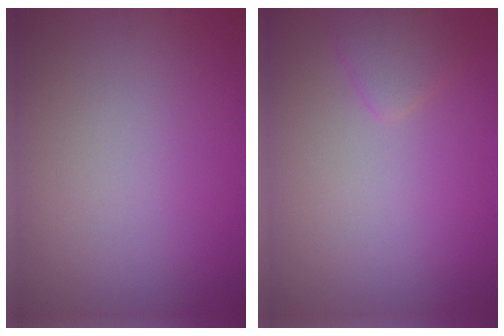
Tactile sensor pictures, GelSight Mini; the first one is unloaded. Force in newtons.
{"total": 1.5, "press": 1.5, "slide": 0.2}